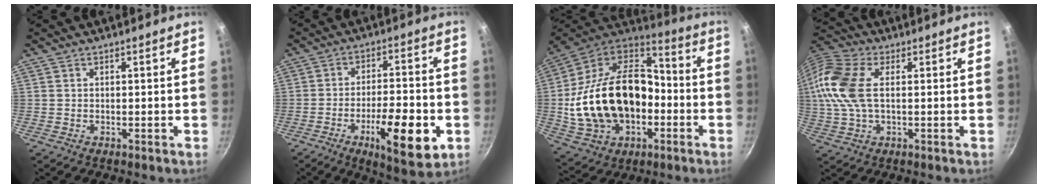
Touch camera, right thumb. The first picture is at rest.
{"total": 15.4, "force": [-5.3, 5.1, 13.5], "torque": [-0.192, 0.015, -0.077]}
{"total": 28.2, "force": [-4.1, 19.2, 20.3], "torque": [-0.354, 0.060, -0.057]}
{"total": 13.3, "force": [1.6, 7.4, 10.9], "torque": [-0.232, 0.020, 0.017]}